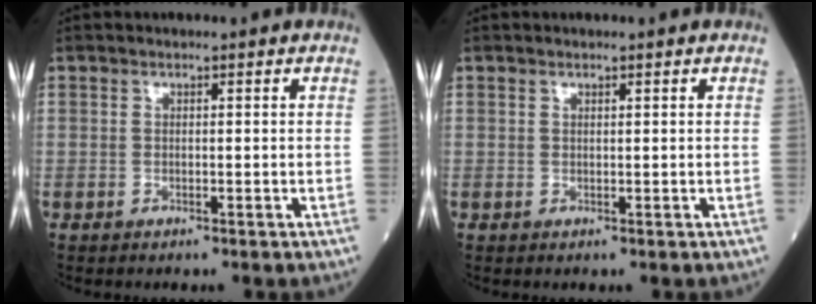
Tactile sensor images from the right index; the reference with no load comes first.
{"total": 0.0}